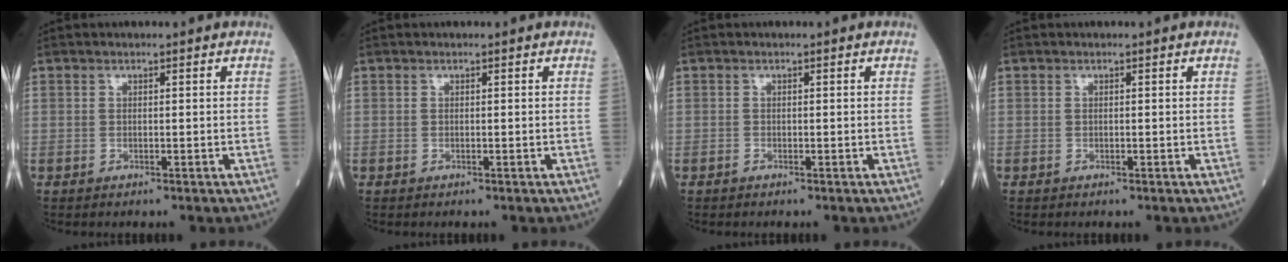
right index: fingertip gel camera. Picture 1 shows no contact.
{"total": 0.0}
{"total": 0.0}
{"total": 0.0}